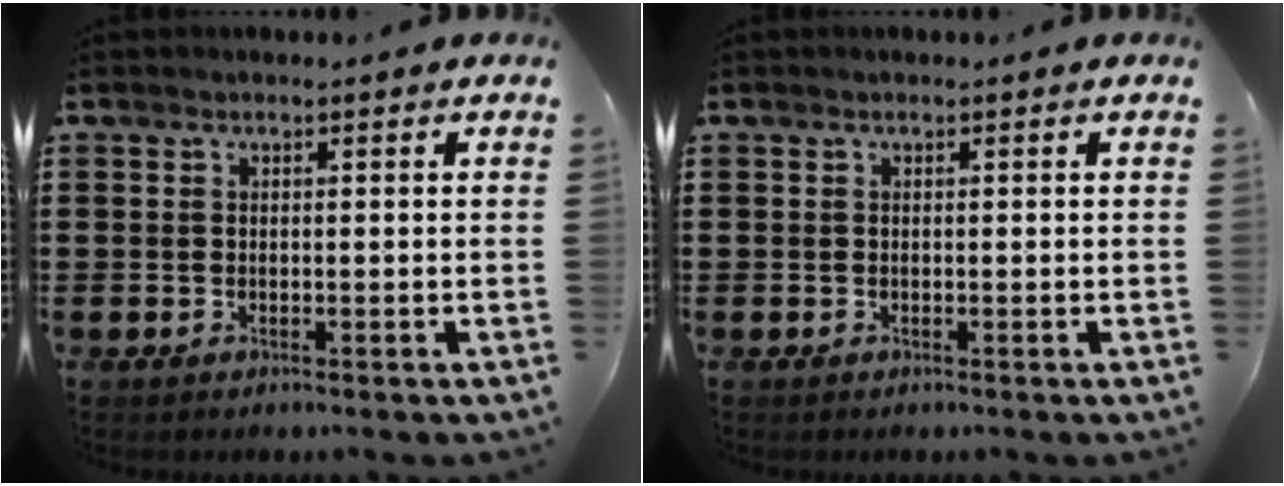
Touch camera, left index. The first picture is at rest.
{"total": 0.0}